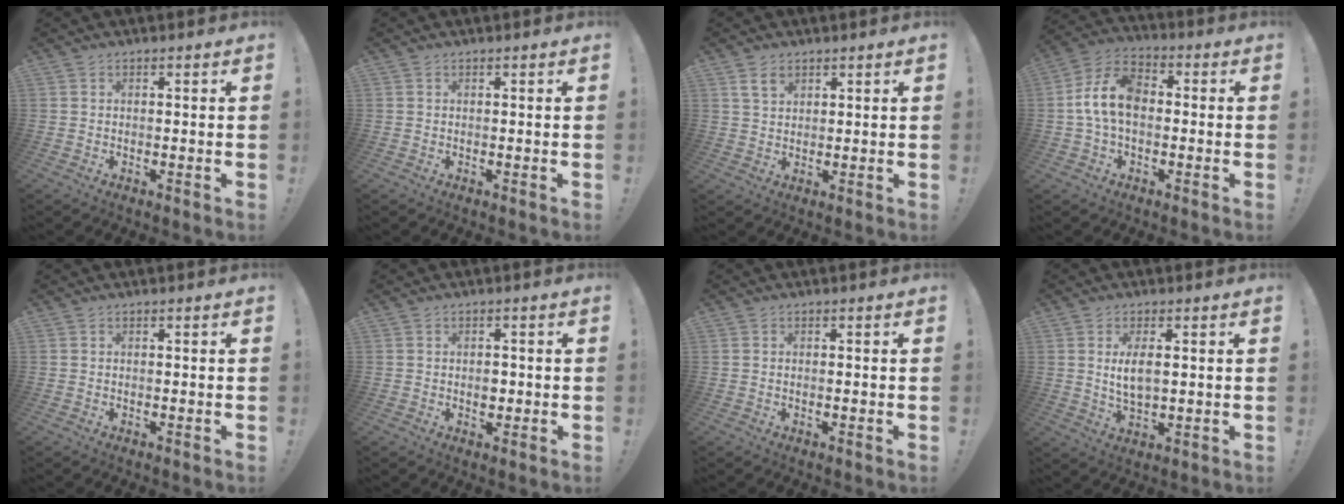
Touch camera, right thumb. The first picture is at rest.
{"total": 0.0}
{"total": 4.6, "force": [2.6, 3.1, 2.2], "torque": [-0.030, -0.007, 0.049]}
{"total": 12.0, "force": [-0.1, 7.8, 9.1], "torque": [-0.171, 0.010, 0.000]}
{"total": 0.0}
{"total": 2.9, "force": [-0.2, 2.4, 1.6], "torque": [-0.007, -0.003, -0.009]}
{"total": 0.0}
{"total": 6.0, "force": [1.1, 2.5, 5.4], "torque": [-0.092, -0.011, 0.012]}